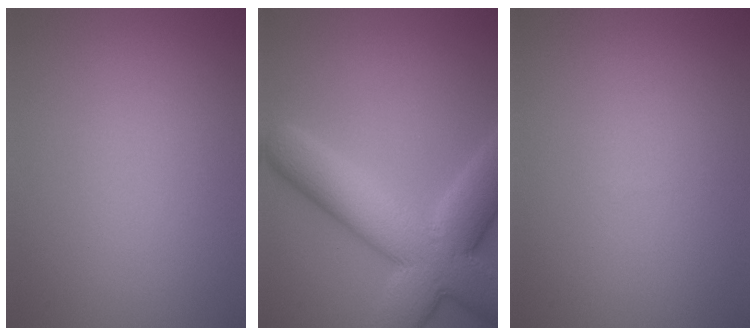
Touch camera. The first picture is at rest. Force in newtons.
{"total": 10.8, "press": 10.8, "slide": 0.7}
{"total": 0.0}